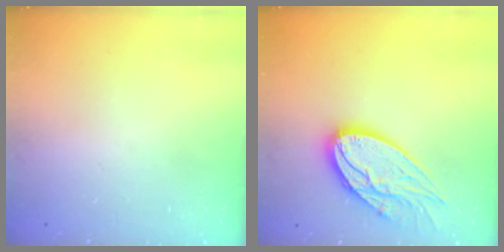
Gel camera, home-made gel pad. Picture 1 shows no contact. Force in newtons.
{"total": 19.3, "press": 19.2, "slide": 1.8}